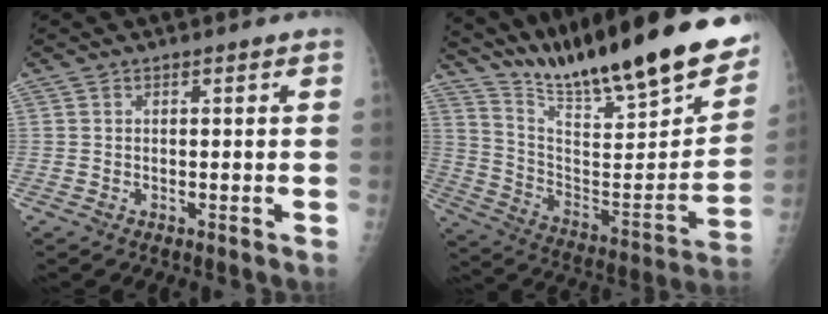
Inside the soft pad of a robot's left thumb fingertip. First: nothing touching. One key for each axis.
{"total": 27.5, "fx": 22.4, "fy": 3.8, "fz": 15.5, "tx": -0.228, "ty": -0.118, "tz": 0.355}